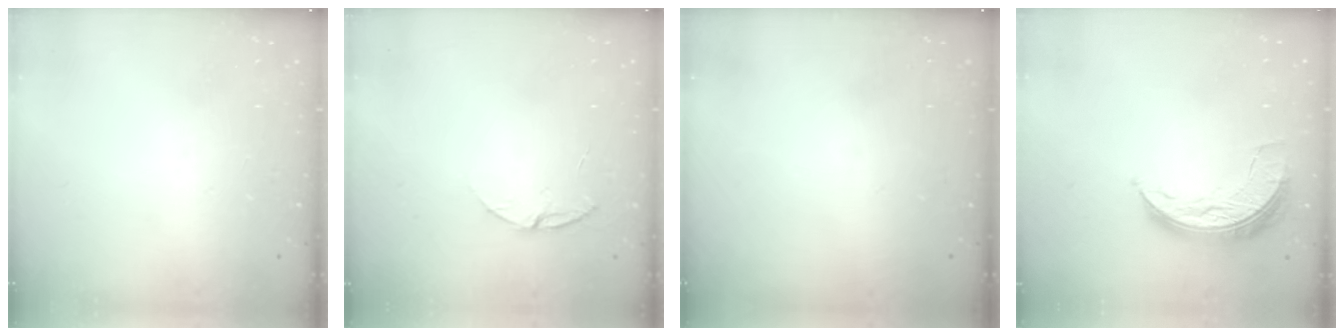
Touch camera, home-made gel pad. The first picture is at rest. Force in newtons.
{"total": 5.9, "press": 5.8, "slide": 0.6}
{"total": 0.0}
{"total": 7.7, "press": 7.7, "slide": 0.3}